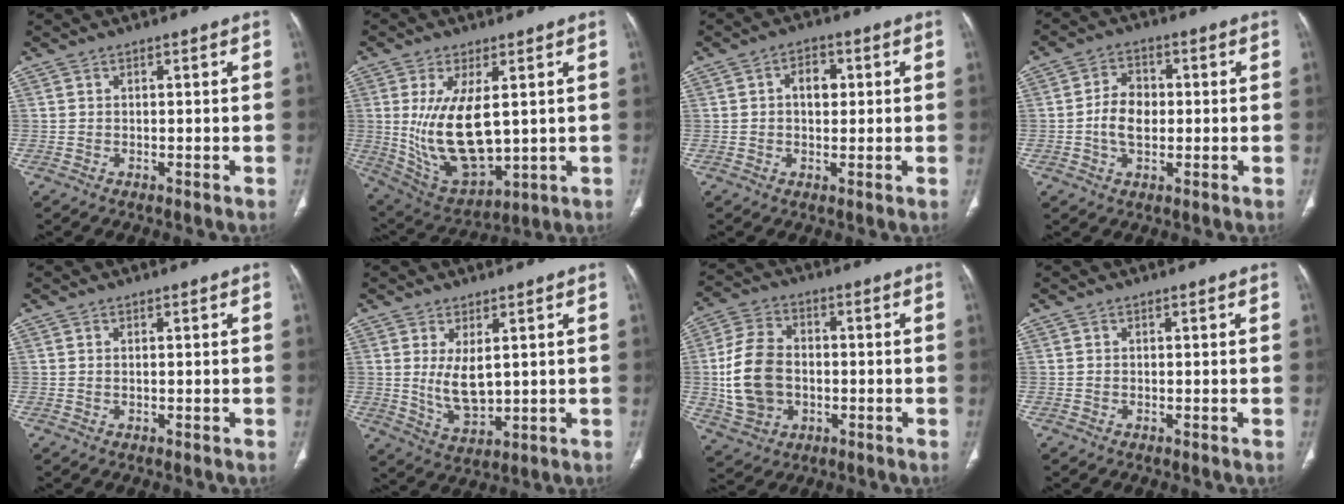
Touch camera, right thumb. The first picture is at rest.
{"total": 15.9, "force": [1.6, 7.7, 13.9], "torque": [-0.251, -0.022, 0.057]}
{"total": 4.8, "force": [0.7, 3.2, 3.4], "torque": [-0.039, 0.007, 0.009]}
{"total": 6.5, "force": [-0.5, 4.4, 4.7], "torque": [-0.078, 0.012, -0.013]}
{"total": 0.0}
{"total": 7.0, "force": [1.4, 3.5, 5.9], "torque": [-0.100, -0.024, 0.043]}
{"total": 13.4, "force": [-1.1, 9.9, 9.0], "torque": [-0.165, 0.015, -0.014]}
{"total": 0.0}